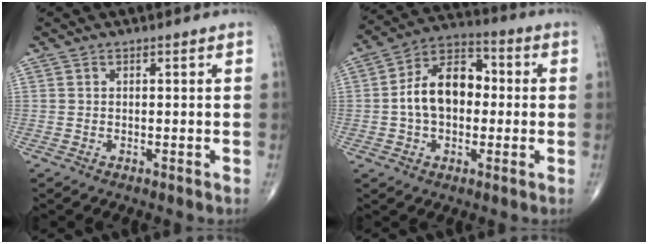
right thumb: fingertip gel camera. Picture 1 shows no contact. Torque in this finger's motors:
{"motor_torque": [1.67, 1.50, 1.13, -0.04, 0.08]}